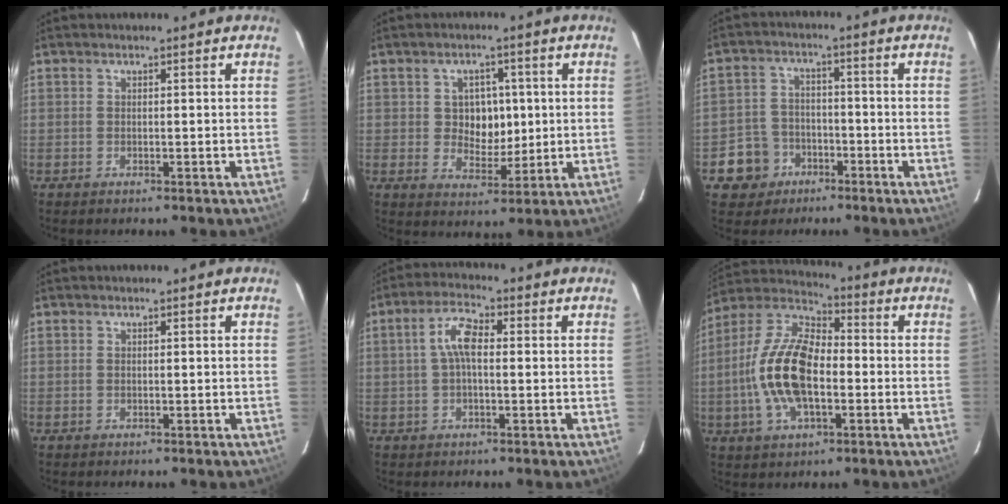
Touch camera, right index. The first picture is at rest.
{"total": 6.5, "force": [0.8, 5.4, 3.7], "torque": [-0.059, 0.009, 0.021]}
{"total": 7.5, "force": [-3.9, 6.3, 1.3], "torque": [-0.053, 0.024, -0.057]}
{"total": 0.0}
{"total": 5.7, "force": [0.4, 2.3, 5.2], "torque": [-0.104, 0.017, 0.006]}
{"total": 16.3, "force": [-2.8, 8.0, 13.9], "torque": [-0.288, 0.008, -0.057]}